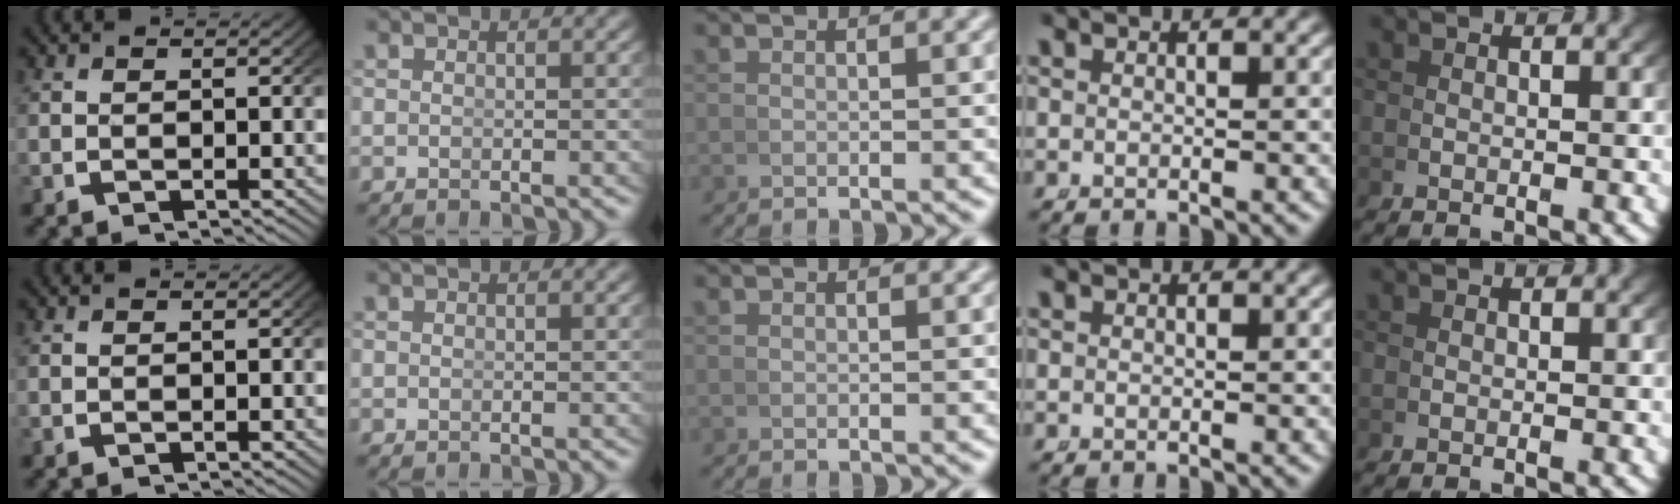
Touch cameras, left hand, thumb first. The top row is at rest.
{}